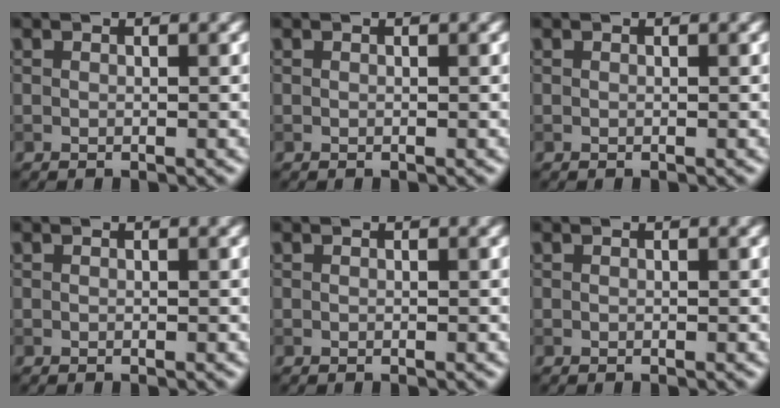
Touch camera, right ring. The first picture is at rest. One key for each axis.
{"total": 0.0}
{"total": 0.0}
{"total": 0.0}
{"total": 0.0}
{"total": 0.0}